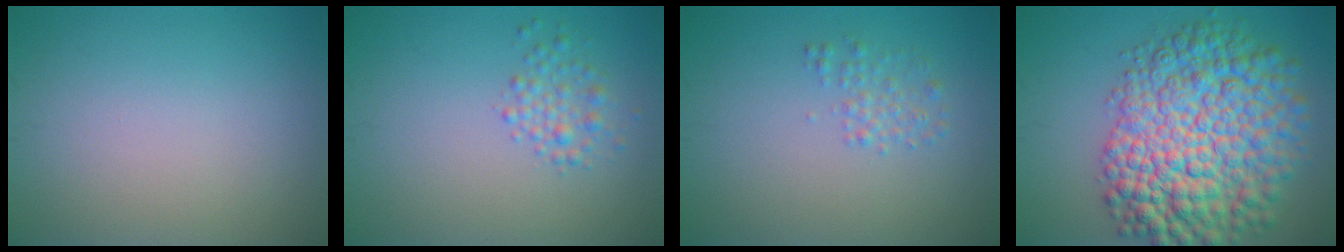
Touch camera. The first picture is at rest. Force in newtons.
{"total": 1.9, "press": 1.9, "slide": 0.1}
{"total": 1.5, "press": 1.5, "slide": 0.1}
{"total": 12.5, "press": 12.5, "slide": 0.3}